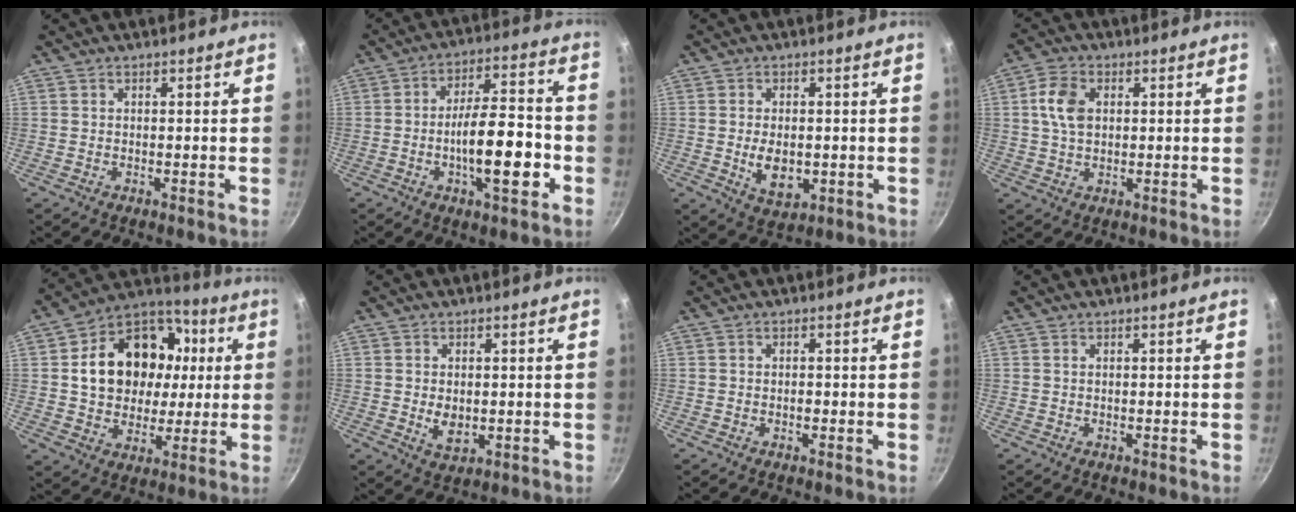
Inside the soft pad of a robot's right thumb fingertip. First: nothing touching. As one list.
[{"total": 14.1, "force": [-3.9, 5.1, 12.6], "torque": [-0.177, 0.037, -0.064]}, {"total": 6.7, "force": [-0.7, 4.3, 5.1], "torque": [-0.074, -0.007, 0.000]}, {"total": 6.6, "force": [1.2, 4.5, 4.8], "torque": [-0.083, 0.008, 0.019]}, {"total": 20.9, "force": [3.3, 16.5, 12.3], "torque": [-0.181, 0.028, 0.053]}, {"total": 4.2, "force": [-0.1, 2.8, 3.1], "torque": [-0.049, -0.012, 0.006]}, {"total": 0.7, "force": [-0.2, 0.5, 0.4], "torque": [-0.005, 0.003, -0.005]}, {"total": 0.0}]